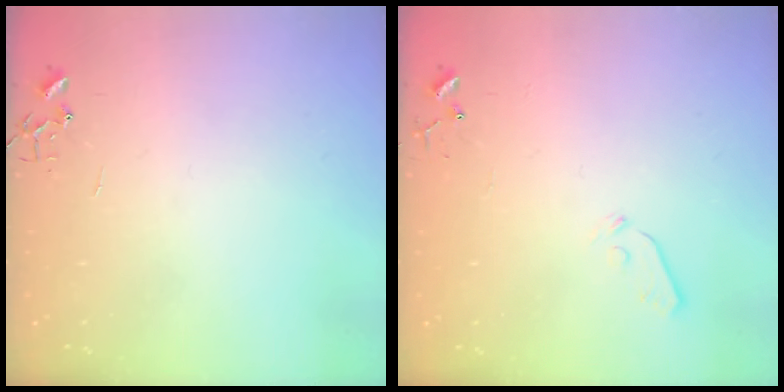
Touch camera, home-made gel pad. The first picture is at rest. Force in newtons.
{"total": 3.7, "press": 3.6, "slide": 0.6}